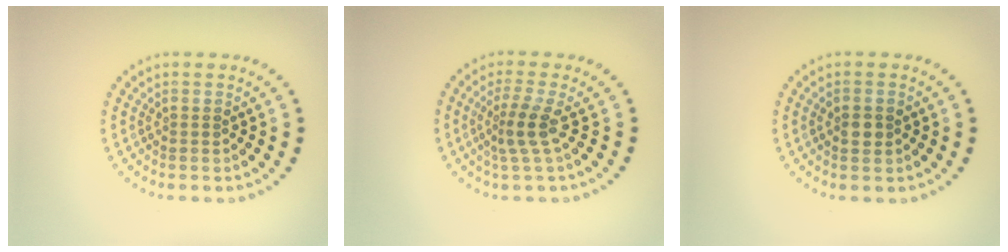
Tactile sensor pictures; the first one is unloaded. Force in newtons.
{"total": 2.4, "press": 1.7, "slide": 1.7}
{"total": 1.9, "press": 1.9, "slide": 0.1}